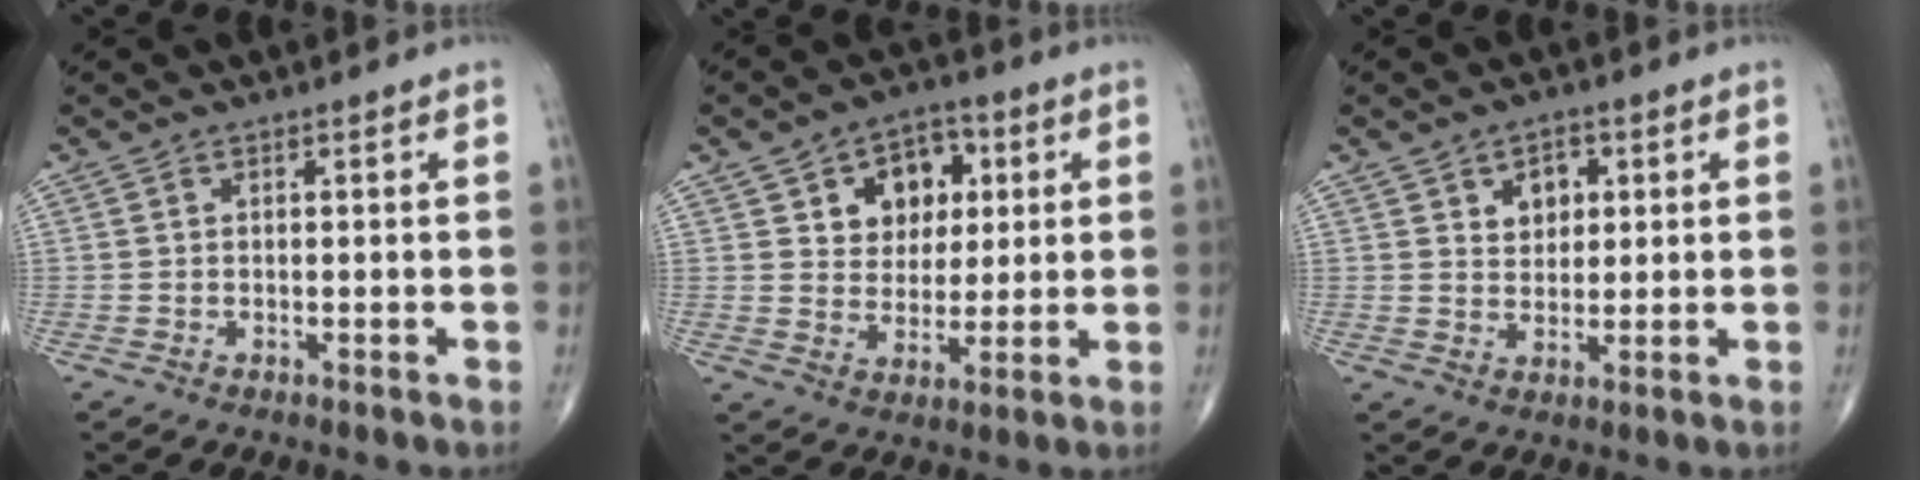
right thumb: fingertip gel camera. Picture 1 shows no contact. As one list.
[{"total": 10.8, "force": [3.7, 8.0, 6.3], "torque": [-0.047, -0.008, 0.059]}, {"total": 5.2, "force": [2.0, 3.8, 3.0], "torque": [-0.021, -0.009, 0.031]}]